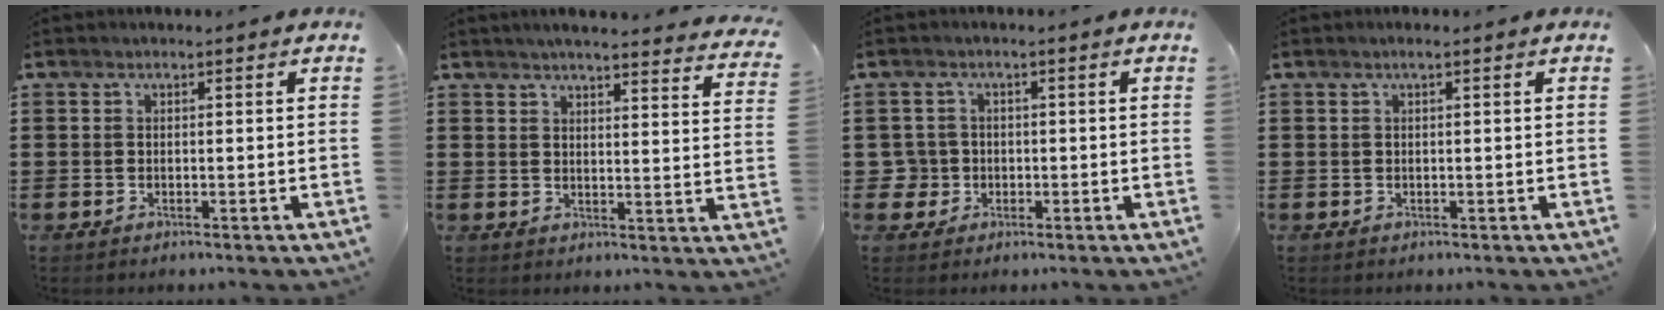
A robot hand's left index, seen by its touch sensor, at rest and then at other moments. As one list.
[{"total": 3.6, "force": [3.5, -0.1, 0.9], "torque": [-0.032, -0.018, 0.061]}, {"total": 2.9, "force": [-0.7, 2.8, 0.4], "torque": [-0.030, 0.003, -0.021]}, {"total": 0.9, "force": [0.3, 0.0, 0.8], "torque": [-0.013, 0.000, 0.005]}]